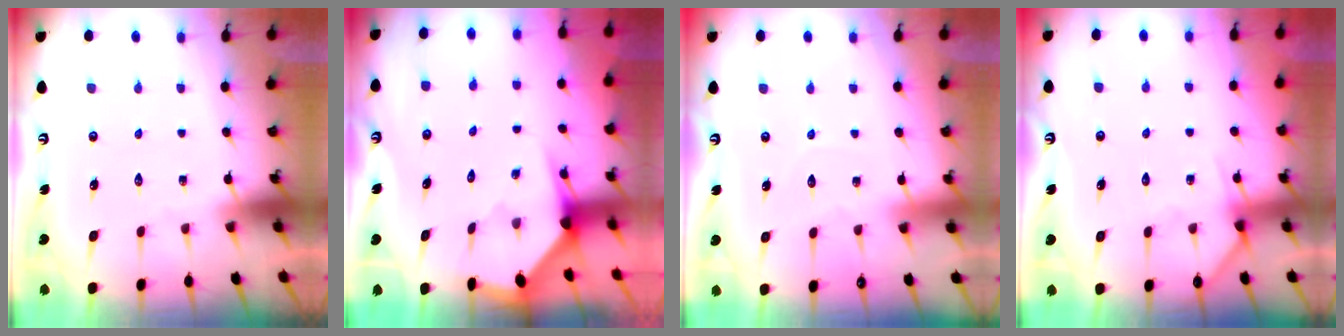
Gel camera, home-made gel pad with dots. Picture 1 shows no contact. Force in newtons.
{"total": 2.9, "press": 2.9, "slide": 0.2}
{"total": 2.9, "press": 2.9, "slide": 0.3}
{"total": 3.4, "press": 3.4, "slide": 0.3}